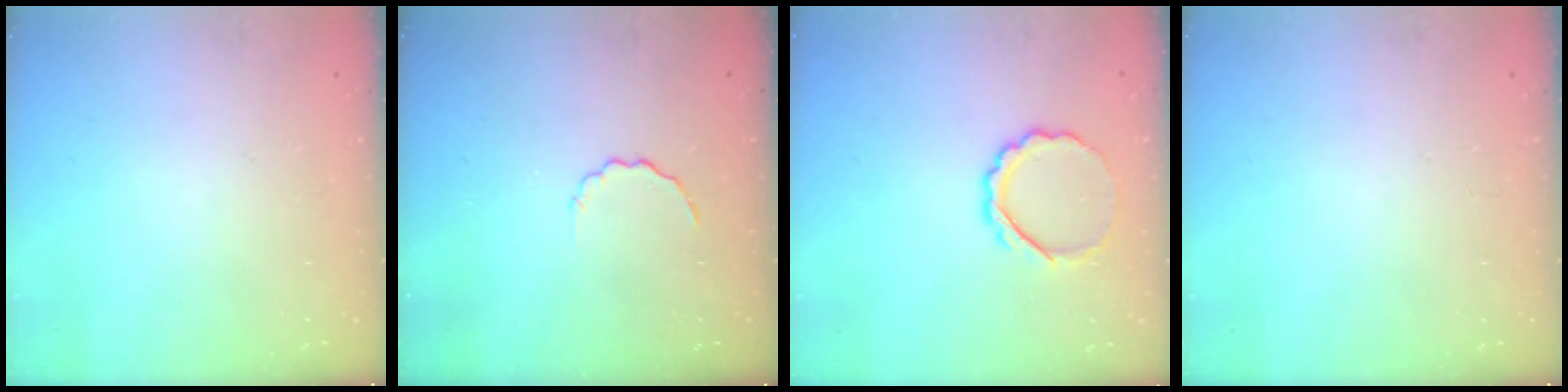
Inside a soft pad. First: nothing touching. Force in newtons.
{"total": 2.9, "press": 2.8, "slide": 0.8}
{"total": 7.6, "press": 7.6, "slide": 0.7}
{"total": 0.0}